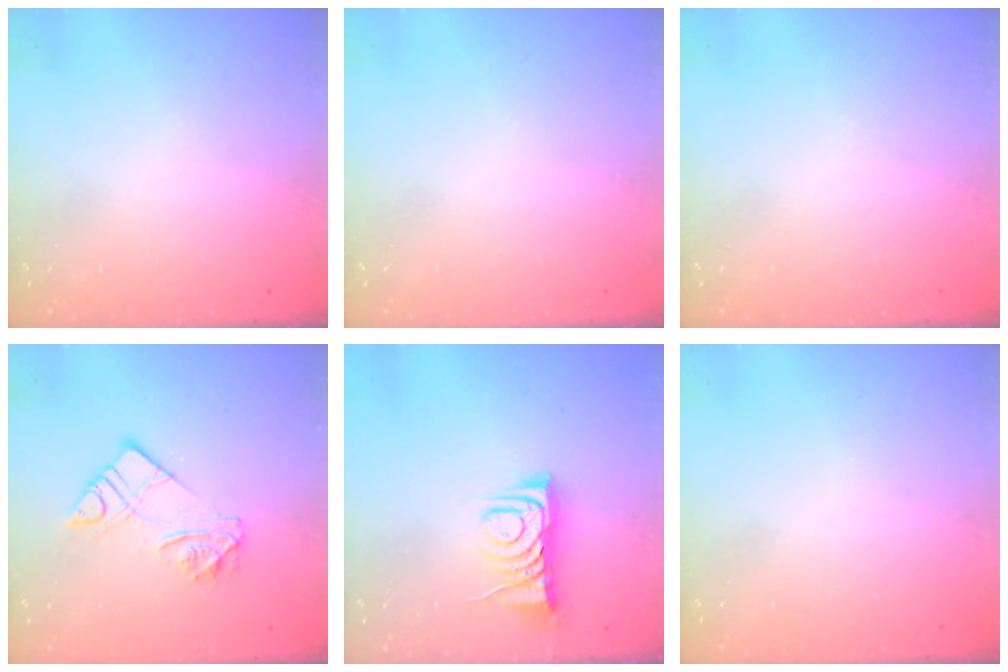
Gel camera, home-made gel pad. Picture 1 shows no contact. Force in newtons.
{"total": 0.0}
{"total": 0.0}
{"total": 10.9, "press": 10.8, "slide": 0.9}
{"total": 8.3, "press": 8.3, "slide": 0.5}
{"total": 0.0}